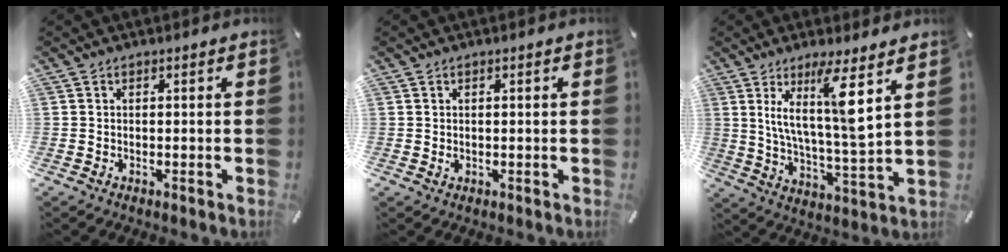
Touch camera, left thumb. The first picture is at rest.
{"total": 0.9, "force": [0.1, 0.3, 0.9], "torque": [-0.017, 0.001, 0.001]}
{"total": 13.1, "force": [6.3, 1.7, 11.4], "torque": [-0.205, -0.030, 0.097]}